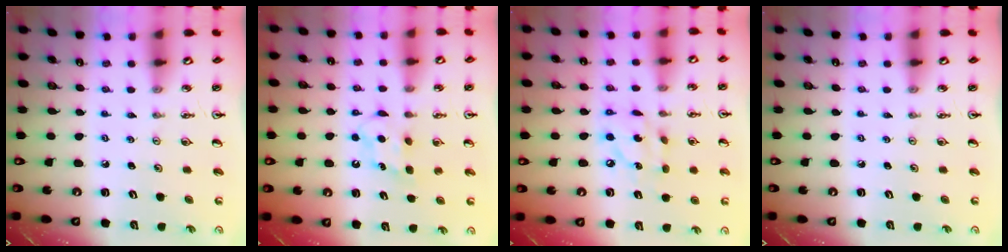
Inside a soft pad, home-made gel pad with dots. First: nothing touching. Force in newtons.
{"total": 5.9, "press": 5.8, "slide": 0.6}
{"total": 9.3, "press": 9.3, "slide": 0.5}
{"total": 0.0}